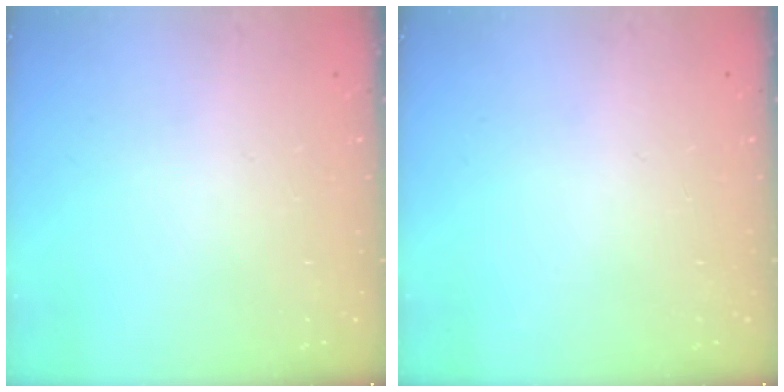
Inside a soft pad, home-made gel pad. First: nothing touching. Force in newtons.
{"total": 0.0}